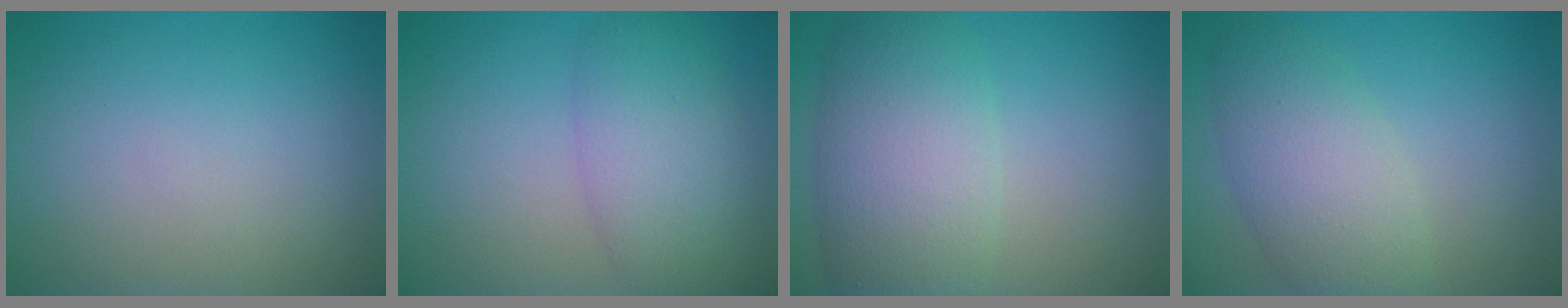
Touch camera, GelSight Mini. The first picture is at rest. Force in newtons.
{"total": 5.4, "press": 5.4, "slide": 0.2}
{"total": 7.5, "press": 7.5, "slide": 0.1}
{"total": 5.3, "press": 5.3, "slide": 0.3}